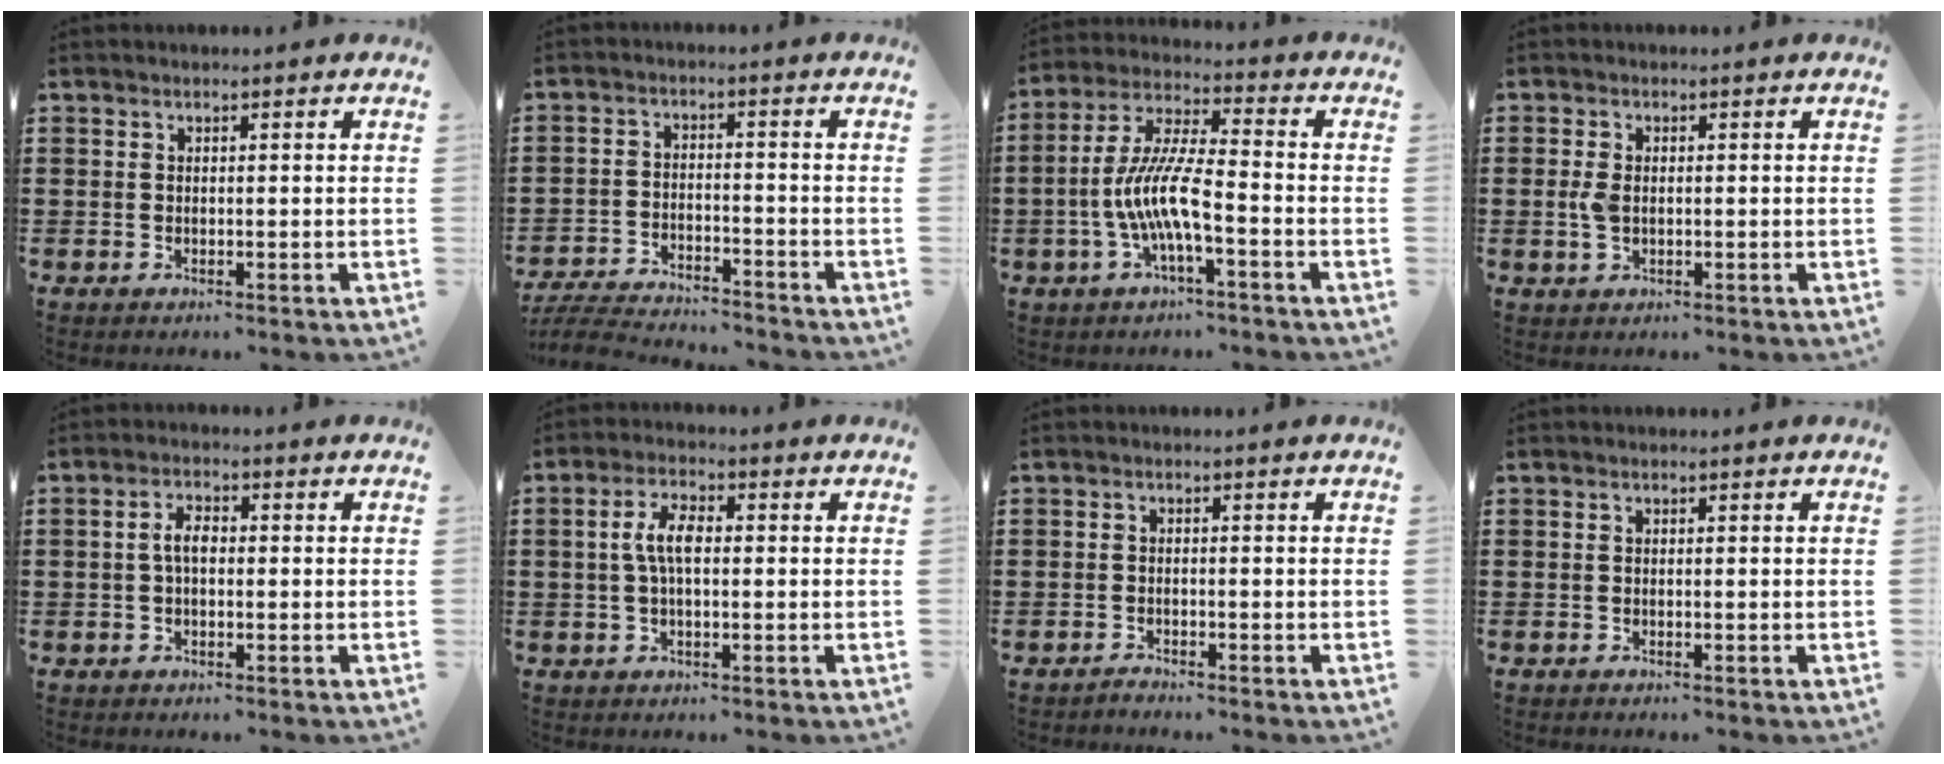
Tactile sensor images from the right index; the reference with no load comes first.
{"total": 5.4, "force": [-5.3, 0.4, 0.9], "torque": [-0.025, 0.003, -0.109]}
{"total": 9.4, "force": [-3.1, 1.9, 8.6], "torque": [-0.193, -0.011, -0.065]}
{"total": 2.9, "force": [0.0, 1.7, 2.3], "torque": [-0.063, 0.001, -0.005]}
{"total": 3.1, "force": [-0.1, 1.5, 2.7], "torque": [-0.060, 0.003, -0.005]}
{"total": 5.2, "force": [0.2, 2.1, 4.7], "torque": [-0.105, 0.003, -0.004]}
{"total": 0.9, "force": [-0.9, 0.1, 0.1], "torque": [-0.004, 0.002, -0.019]}
{"total": 0.0}